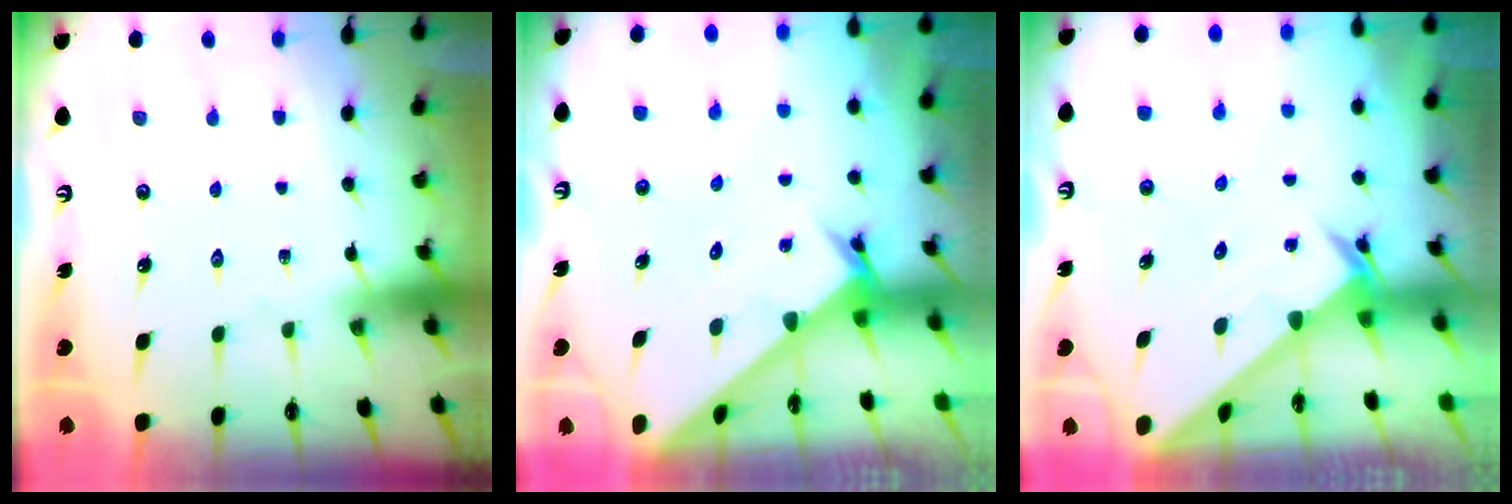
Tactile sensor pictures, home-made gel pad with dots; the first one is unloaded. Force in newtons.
{"total": 2.7, "press": 2.7, "slide": 0.3}
{"total": 2.0, "press": 2.0, "slide": 0.1}